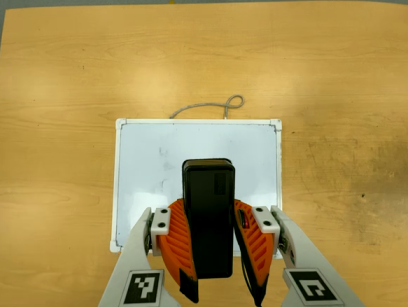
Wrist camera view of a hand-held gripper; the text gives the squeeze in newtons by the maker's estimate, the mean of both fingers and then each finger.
{"total": 7.6, "left": 6.9, "right": 8.2}